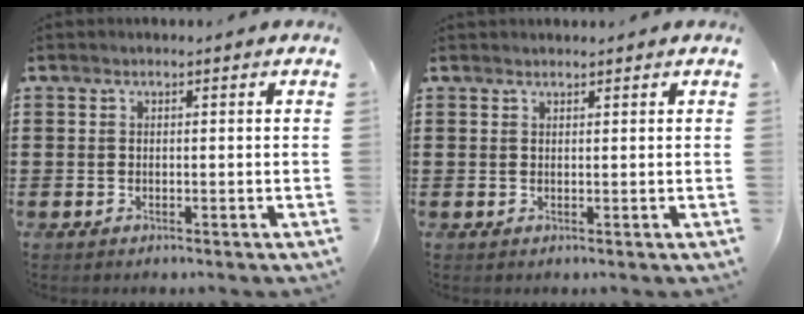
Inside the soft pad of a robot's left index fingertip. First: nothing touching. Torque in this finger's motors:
{"motor_torque": [-0.02, -0.11, 0.04, -0.01]}